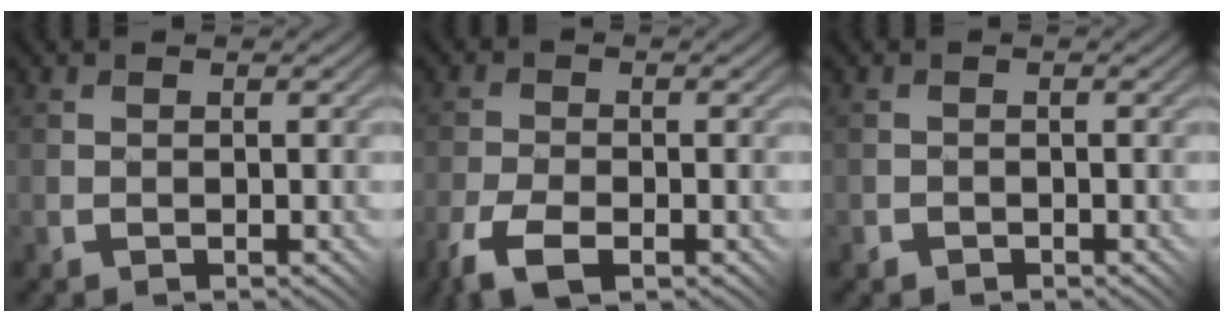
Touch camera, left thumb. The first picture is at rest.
{"total": 6.3, "force": [-3.5, 3.0, 4.3], "torque": [-0.099, -0.009, -0.063]}
{"total": 0.6, "force": [-0.5, 0.3, -0.1], "torque": [0.005, 0.001, -0.009]}